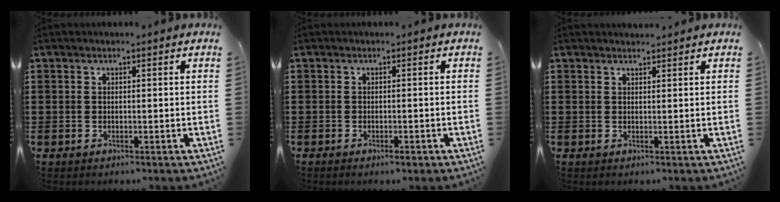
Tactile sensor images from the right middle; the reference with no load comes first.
{"total": 0.7, "force": [-0.5, 0.1, 0.5], "torque": [-0.011, -0.005, -0.009]}
{"total": 1.1, "force": [1.1, 0.1, 0.0], "torque": [0.004, -0.005, 0.019]}